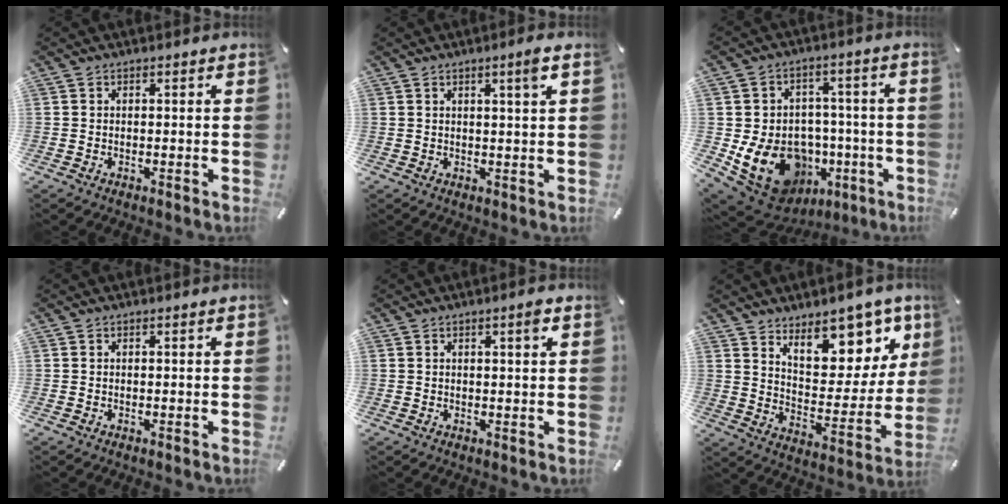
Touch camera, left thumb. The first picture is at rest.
{"total": 3.3, "force": [1.6, 0.0, 2.9], "torque": [-0.050, -0.006, 0.024]}
{"total": 16.6, "force": [-5.0, 13.1, 8.9], "torque": [-0.155, 0.014, -0.068]}
{"total": 0.0}
{"total": 2.1, "force": [1.0, 0.3, 1.9], "torque": [-0.030, -0.001, 0.014]}
{"total": 15.4, "force": [11.8, 7.3, 6.8], "torque": [-0.078, -0.102, 0.206]}